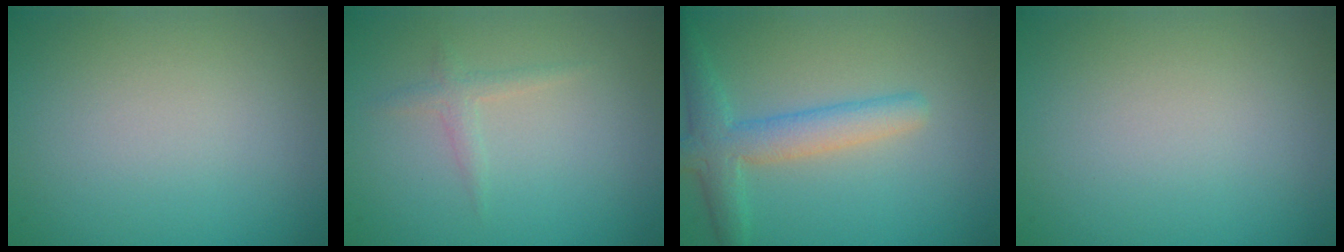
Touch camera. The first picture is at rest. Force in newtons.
{"total": 1.1, "press": 1.0, "slide": 0.1}
{"total": 3.9, "press": 3.9, "slide": 0.1}
{"total": 0.0}